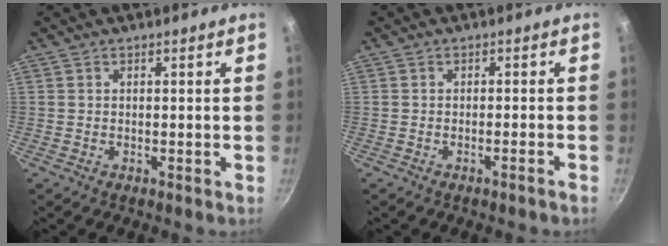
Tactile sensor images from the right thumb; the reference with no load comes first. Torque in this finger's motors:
{"motor_torque": [-0.10, -0.09, -0.13, -0.14, -0.04]}